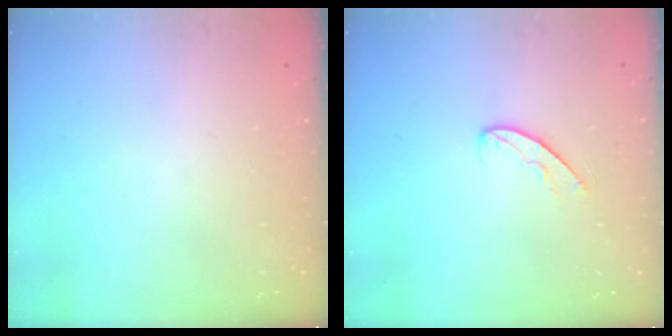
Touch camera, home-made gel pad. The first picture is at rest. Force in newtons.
{"total": 6.5, "press": 6.5, "slide": 0.6}